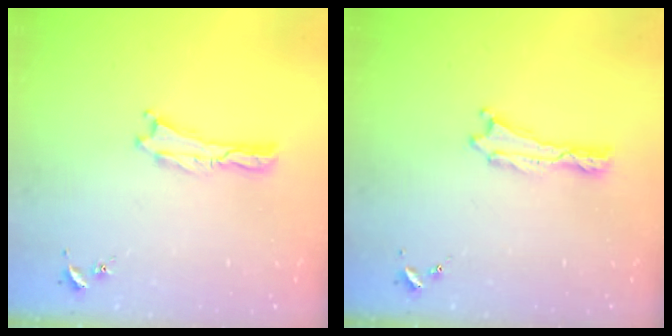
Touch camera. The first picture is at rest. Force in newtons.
{"total": 0.0}